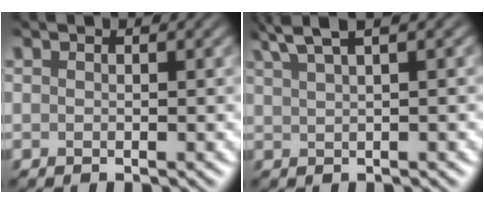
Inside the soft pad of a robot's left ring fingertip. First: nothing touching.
{"total": 3.5, "force": [2.5, 0.4, 2.4], "torque": [-0.052, 0.019, 0.051]}